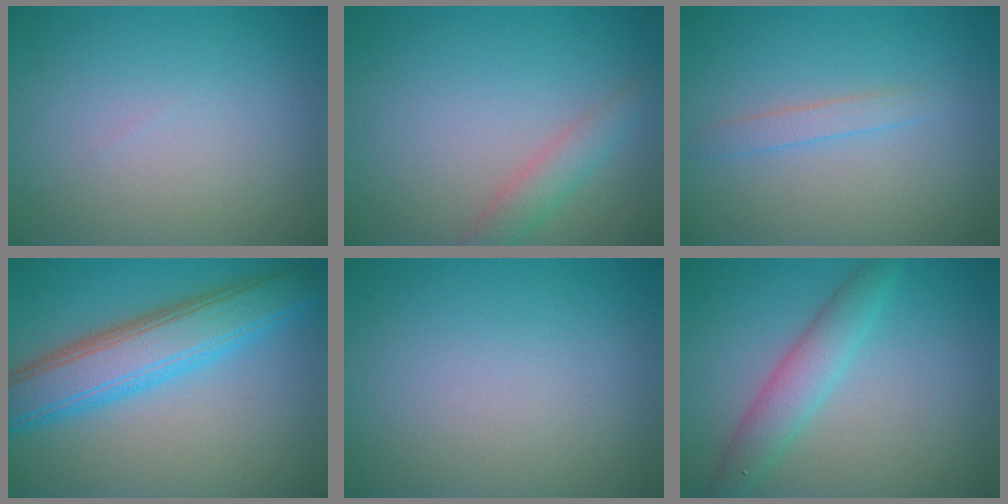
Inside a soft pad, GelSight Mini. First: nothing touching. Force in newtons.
{"total": 2.2, "press": 2.2, "slide": 0.1}
{"total": 1.3, "press": 1.3, "slide": 0.0}
{"total": 7.2, "press": 7.1, "slide": 0.3}
{"total": 0.0}
{"total": 3.0, "press": 3.0, "slide": 0.1}